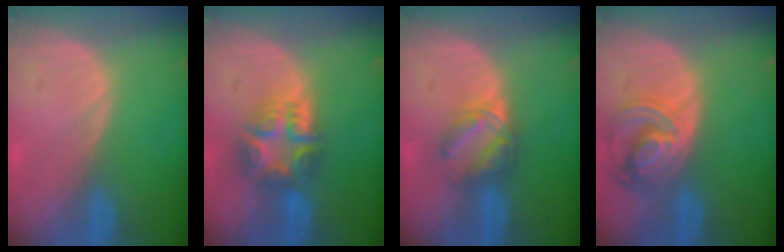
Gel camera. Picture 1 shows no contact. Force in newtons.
{"total": 7.9, "press": 6.7, "slide": 4.2}
{"total": 6.1, "press": 5.3, "slide": 3.0}
{"total": 8.3, "press": 7.1, "slide": 4.2}